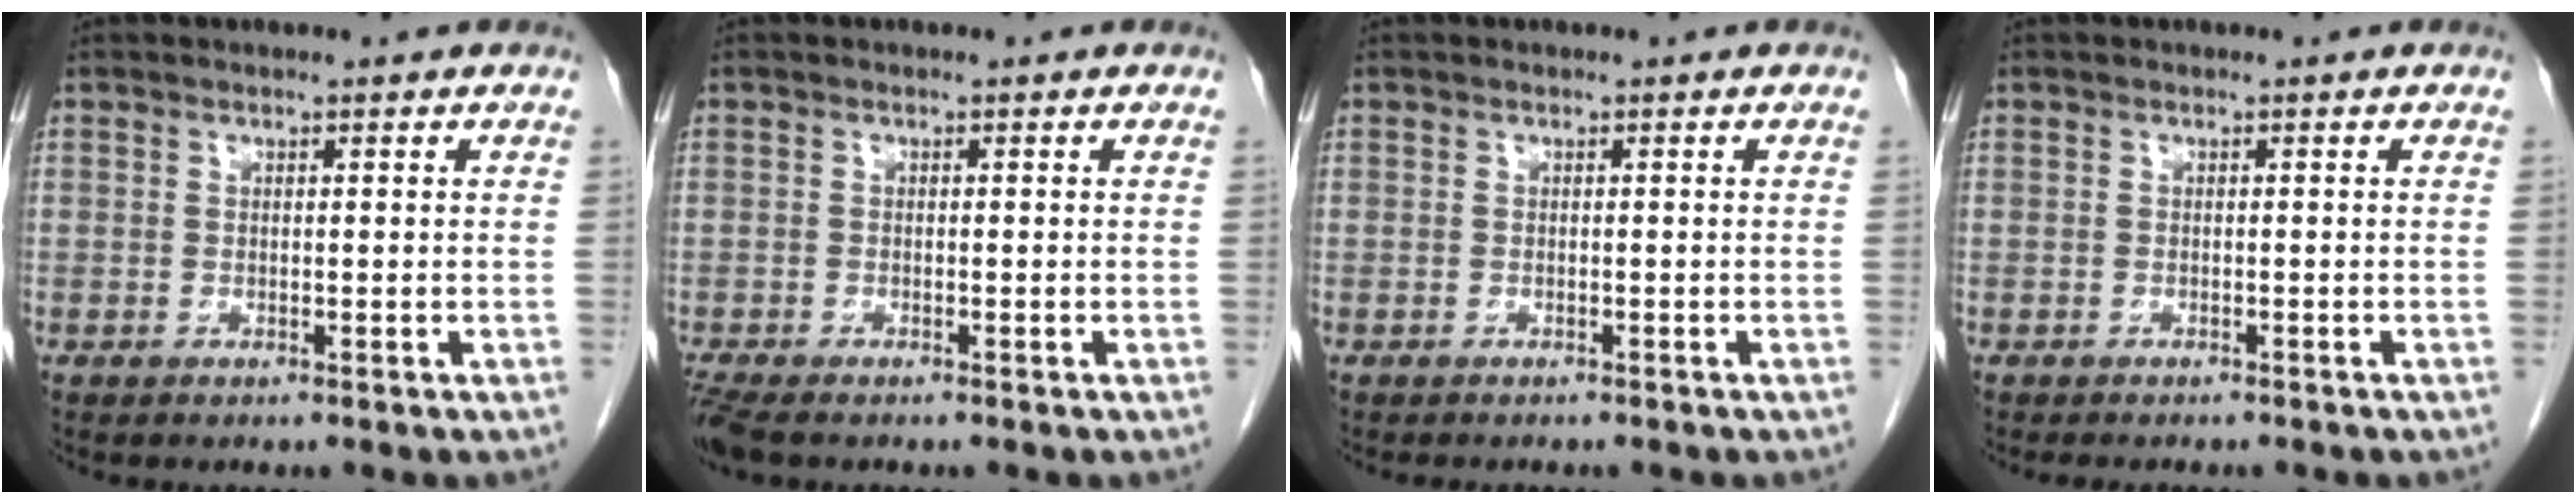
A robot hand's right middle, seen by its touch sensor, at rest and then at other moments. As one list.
[{"total": 3.8, "force": [-3.0, 1.0, 2.0], "torque": [-0.045, -0.013, -0.055]}, {"total": 2.6, "force": [-2.2, 0.7, 1.0], "torque": [-0.015, -0.004, -0.022]}, {"total": 4.0, "force": [-3.5, 1.1, 1.8], "torque": [-0.020, -0.005, -0.039]}]